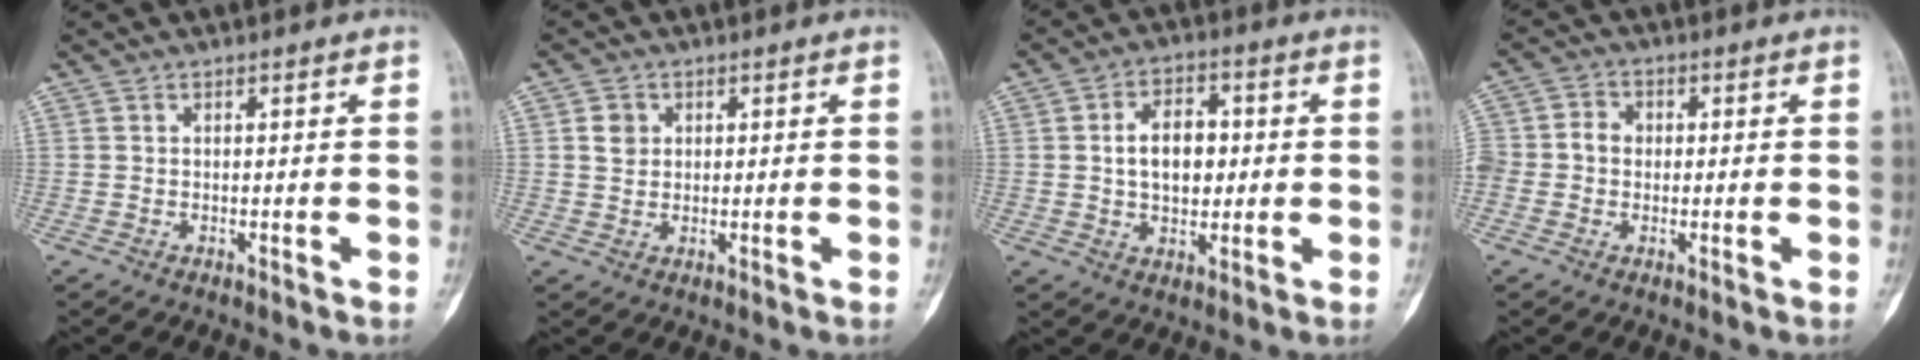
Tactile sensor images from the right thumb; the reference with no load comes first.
{"total": 3.1, "force": [0.9, 2.7, 1.3], "torque": [-0.008, -0.001, 0.018]}
{"total": 9.1, "force": [0.8, 6.0, 6.8], "torque": [-0.085, 0.010, 0.013]}
{"total": 8.0, "force": [0.1, 7.0, 3.9], "torque": [-0.075, 0.029, 0.001]}